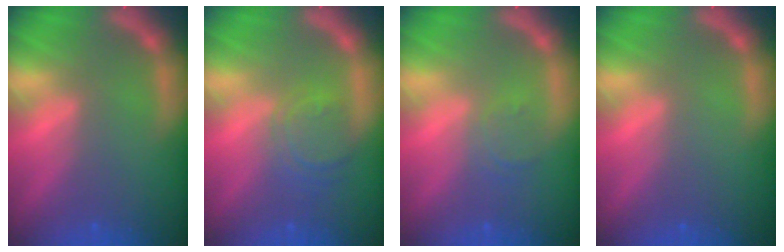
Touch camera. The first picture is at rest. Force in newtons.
{"total": 4.0}
{"total": 1.9}
{"total": 0.0}